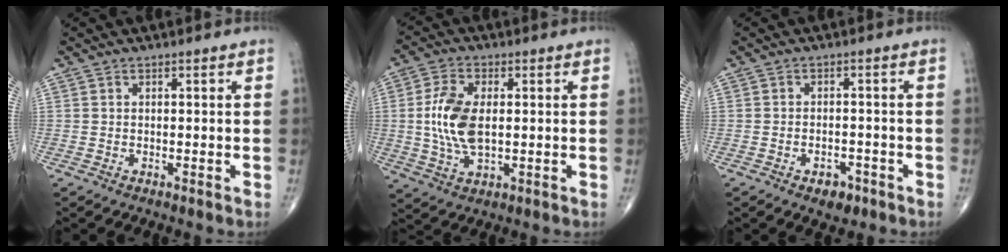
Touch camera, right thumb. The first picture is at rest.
{"total": 10.4, "force": [0.5, 5.5, 8.8], "torque": [-0.187, -0.002, 0.015]}
{"total": 3.8, "force": [-2.3, 2.2, 2.1], "torque": [-0.016, 0.012, -0.029]}